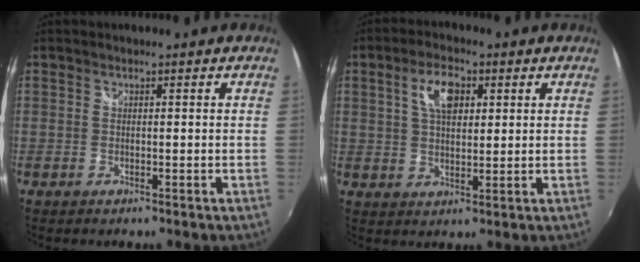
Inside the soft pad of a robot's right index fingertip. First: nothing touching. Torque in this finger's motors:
{"motor_torque": [1.14, 0.43, 0.43, 0.11]}